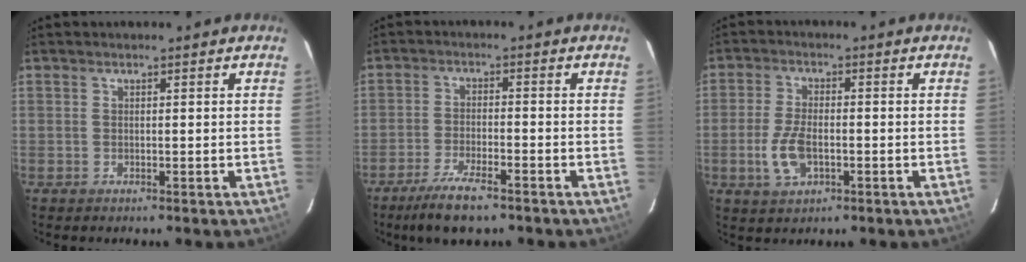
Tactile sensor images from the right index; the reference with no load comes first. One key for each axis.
{"total": 8.9, "fx": -6.4, "fy": 2.1, "fz": 5.8, "tx": -0.136, "ty": -0.019, "tz": -0.117}
{"total": 6.9, "fx": -2.0, "fy": 3.5, "fz": 5.6, "tx": -0.123, "ty": -0.002, "tz": -0.035}